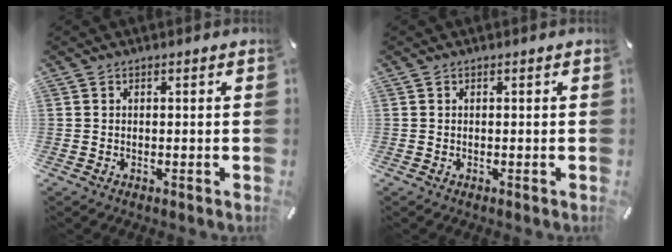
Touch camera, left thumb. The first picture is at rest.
{"total": 0.0}